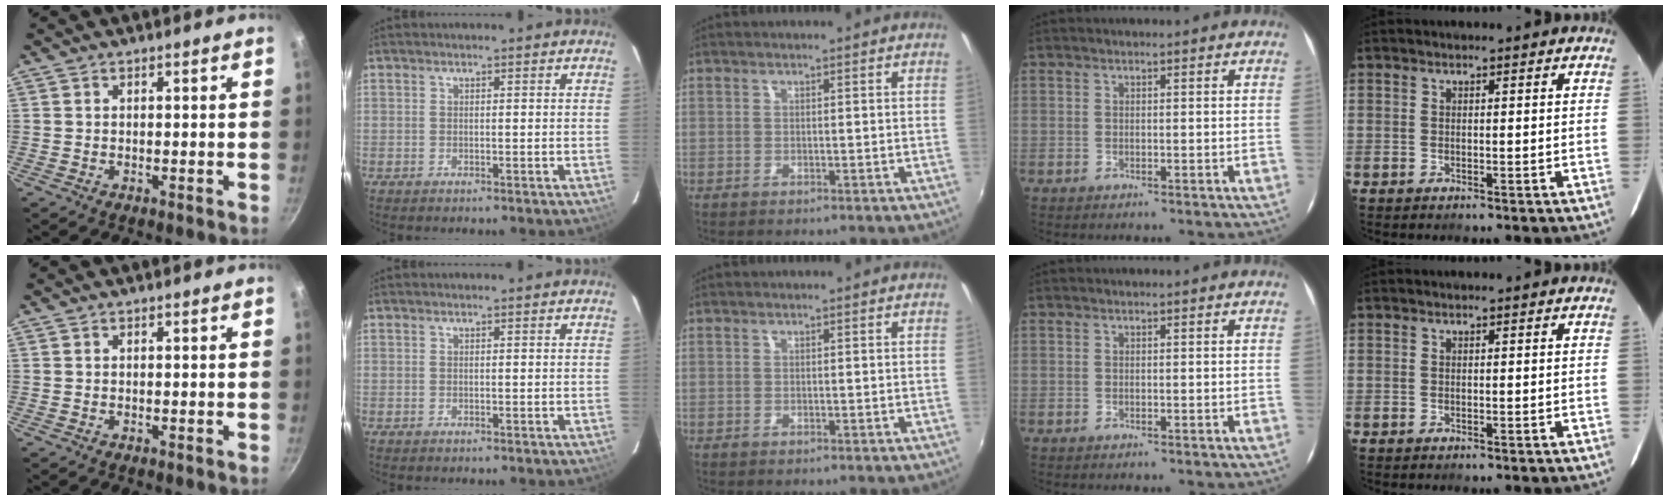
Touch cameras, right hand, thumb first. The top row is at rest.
{}